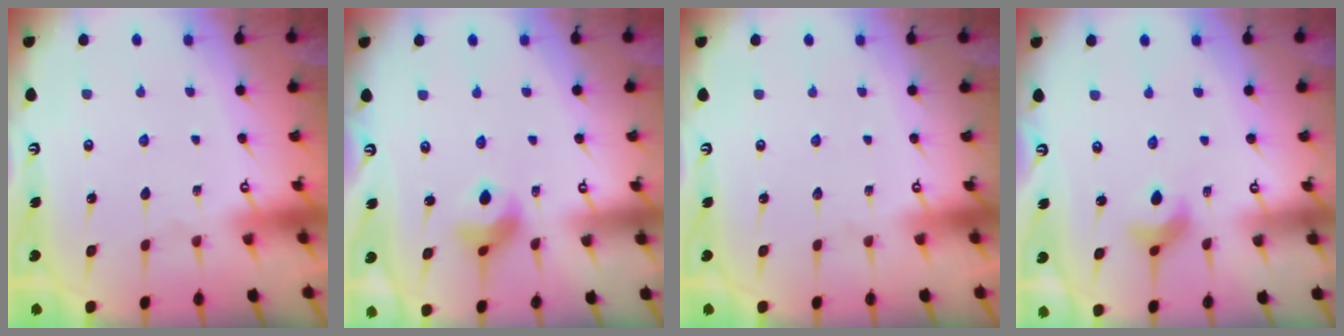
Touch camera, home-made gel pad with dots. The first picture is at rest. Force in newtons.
{"total": 7.5, "press": 7.5, "slide": 0.8}
{"total": 0.0}
{"total": 5.7, "press": 5.6, "slide": 1.0}